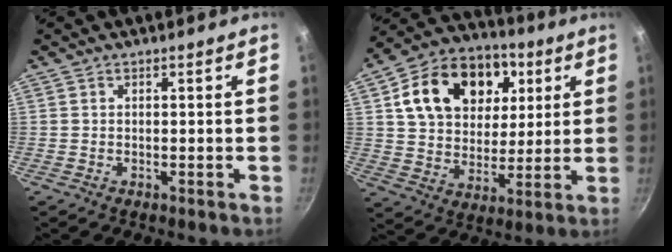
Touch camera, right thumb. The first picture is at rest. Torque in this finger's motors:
{"motor_torque": [0.95, 1.15, 0.28, -0.11, 0.12]}